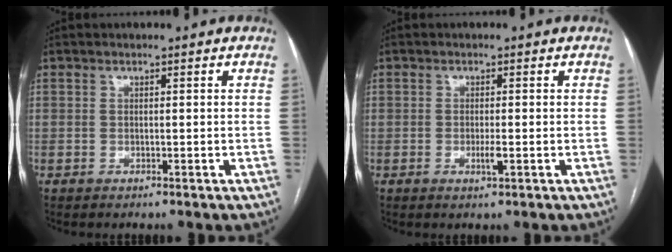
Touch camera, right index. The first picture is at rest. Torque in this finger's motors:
{"motor_torque": [1.16, 0.07, 0.62, 0.16]}